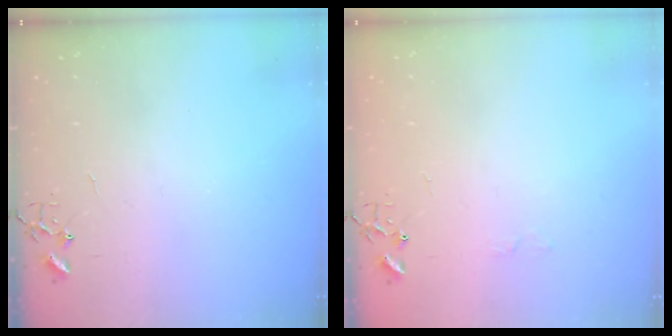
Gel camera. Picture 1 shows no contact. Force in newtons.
{"total": 3.3, "press": 3.2, "slide": 0.5}